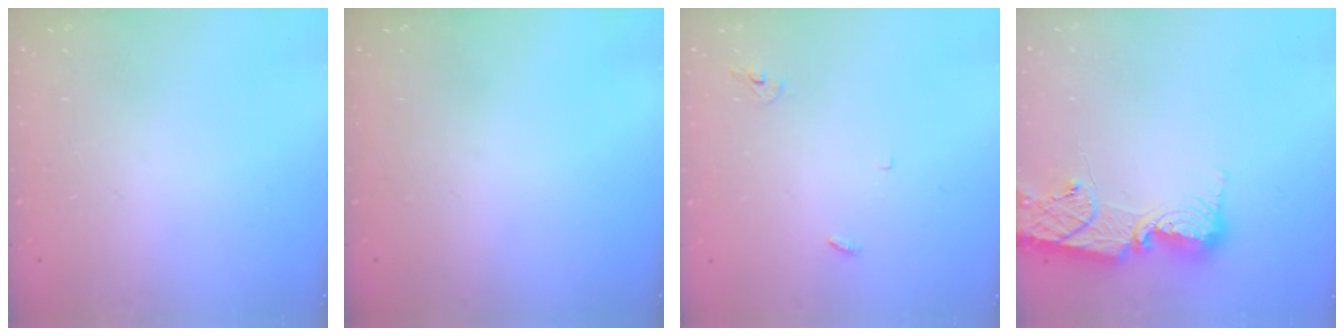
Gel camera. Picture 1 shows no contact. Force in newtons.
{"total": 0.0}
{"total": 3.2, "press": 3.2, "slide": 0.2}
{"total": 14.0, "press": 14.0, "slide": 1.1}